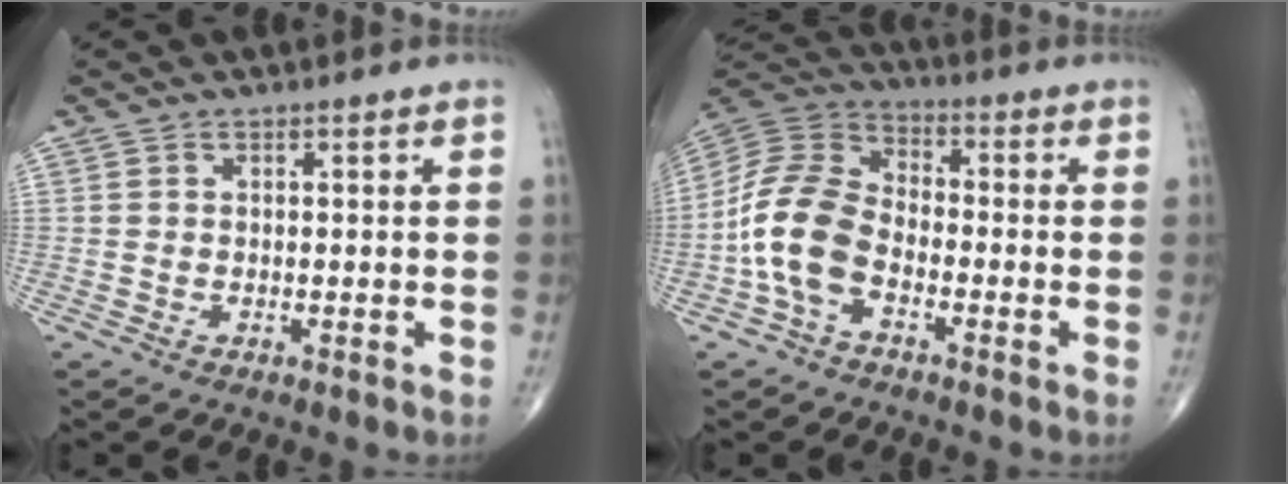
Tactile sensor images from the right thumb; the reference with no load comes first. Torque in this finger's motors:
{"motor_torque": [0.42, 0.31, 1.23, -0.21, 0.48]}